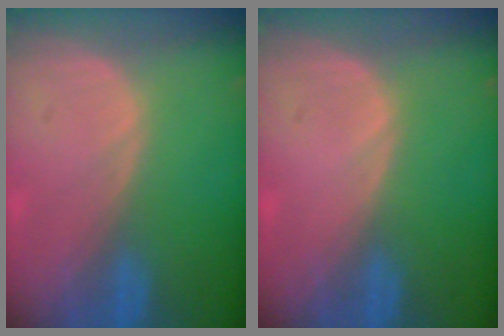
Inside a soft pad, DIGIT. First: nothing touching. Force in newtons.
{"total": 0.0}